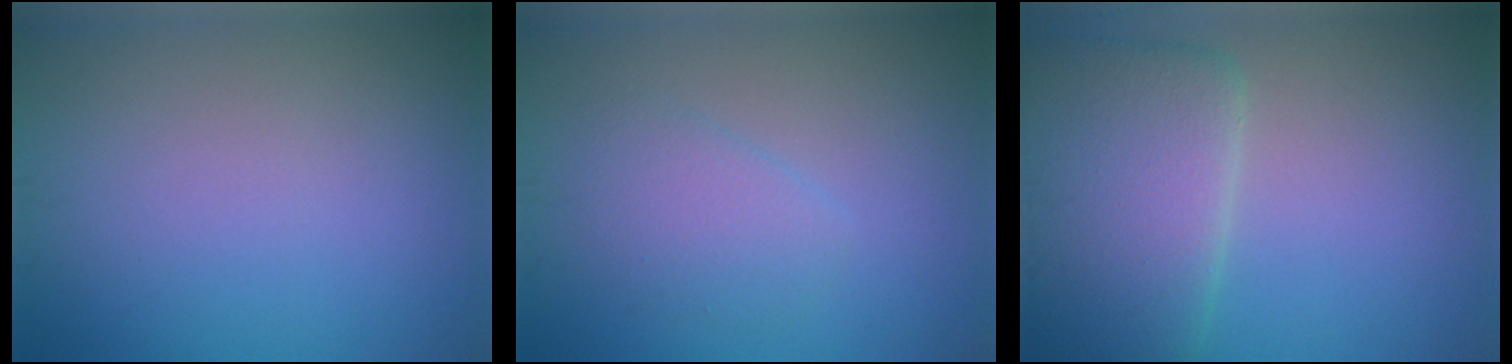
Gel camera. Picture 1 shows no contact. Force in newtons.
{"total": 2.4, "press": 2.4, "slide": 0.2}
{"total": 9.0, "press": 9.0, "slide": 0.2}